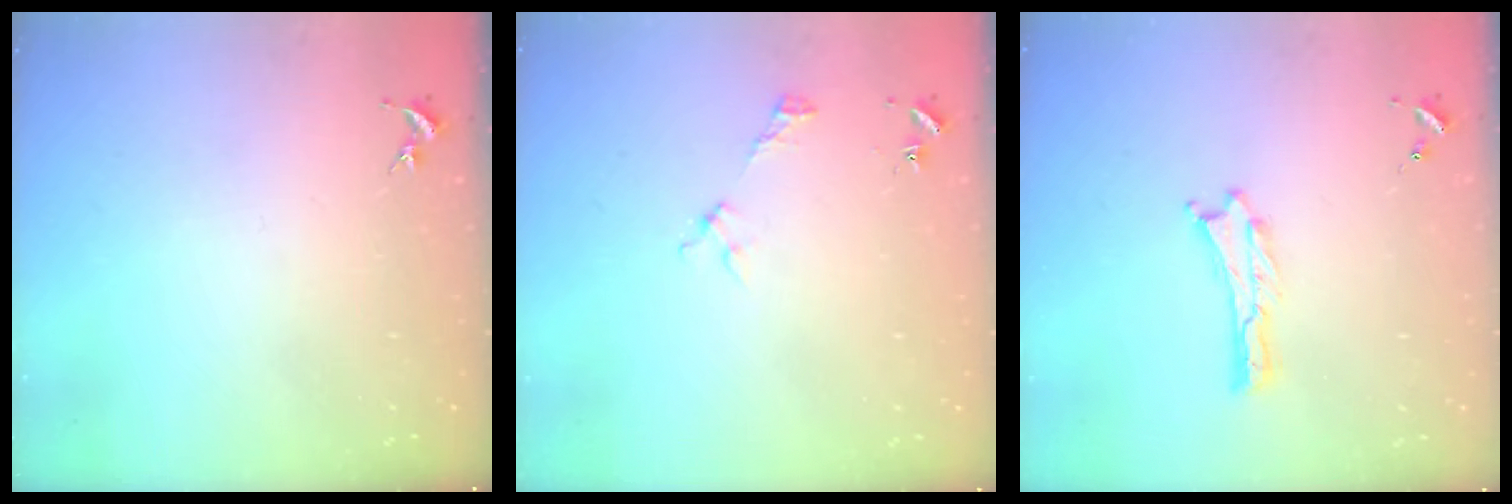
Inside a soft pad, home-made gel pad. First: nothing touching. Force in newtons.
{"total": 2.2, "press": 2.2, "slide": 0.3}
{"total": 0.0}